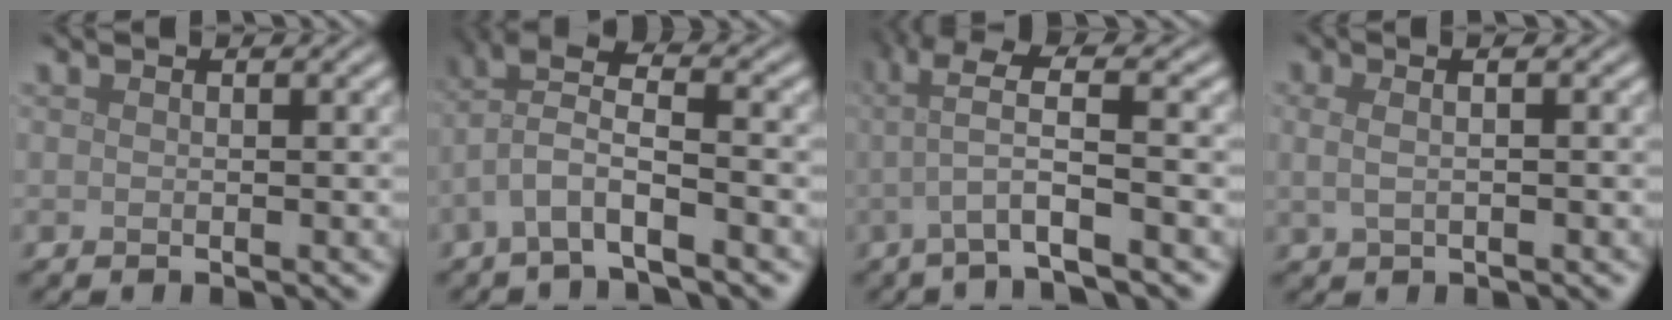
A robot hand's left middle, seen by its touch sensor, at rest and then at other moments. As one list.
[{"total": 4.4, "force": [-1.5, 1.3, 3.9], "torque": [-0.077, 0.013, -0.036]}, {"total": 5.4, "force": [-0.7, 0.8, 5.3], "torque": [-0.093, 0.009, -0.017]}, {"total": 2.9, "force": [0.9, 1.4, 2.3], "torque": [-0.040, 0.011, 0.006]}]